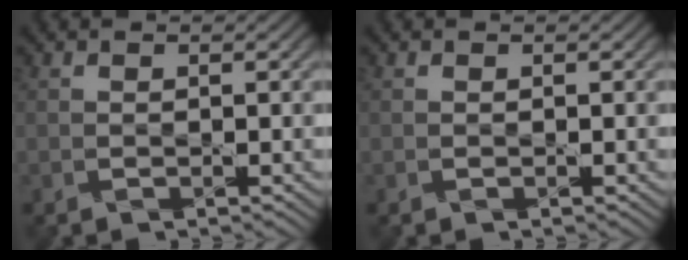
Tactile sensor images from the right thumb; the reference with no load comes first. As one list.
[{"total": 0.0}]